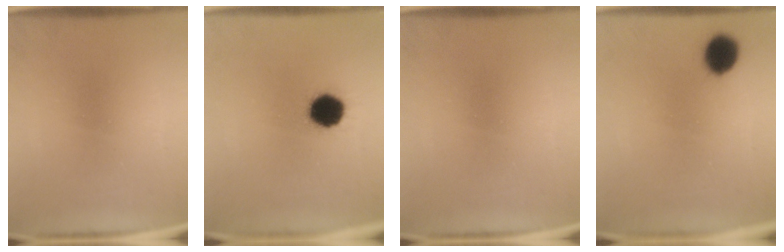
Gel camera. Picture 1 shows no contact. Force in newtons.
{"total": 10.4}
{"total": 0.0}
{"total": 7.2}